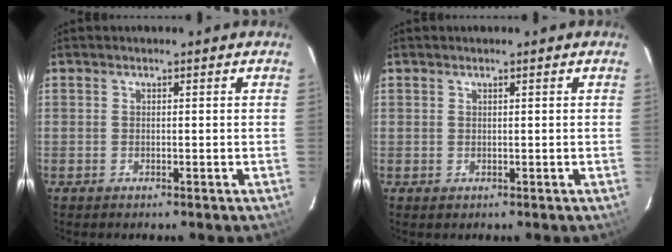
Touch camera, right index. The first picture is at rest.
{"total": 0.5, "force": [0.3, 0.4, -0.1], "torque": [0.003, 0.002, 0.005]}